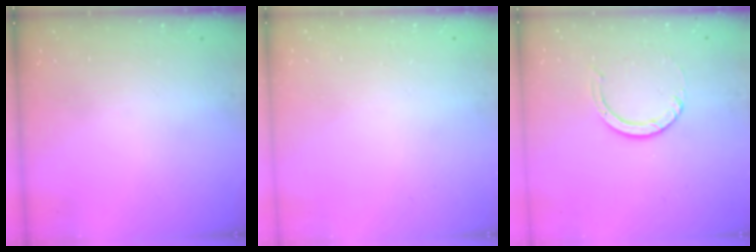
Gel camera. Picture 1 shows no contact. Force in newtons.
{"total": 2.7, "press": 2.7, "slide": 0.2}
{"total": 3.6, "press": 3.6, "slide": 0.4}